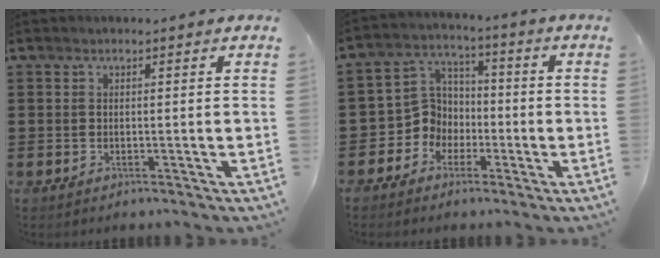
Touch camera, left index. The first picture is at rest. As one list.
[{"total": 7.1, "force": [-1.7, 6.6, 1.8], "torque": [-0.078, 0.001, -0.038]}]